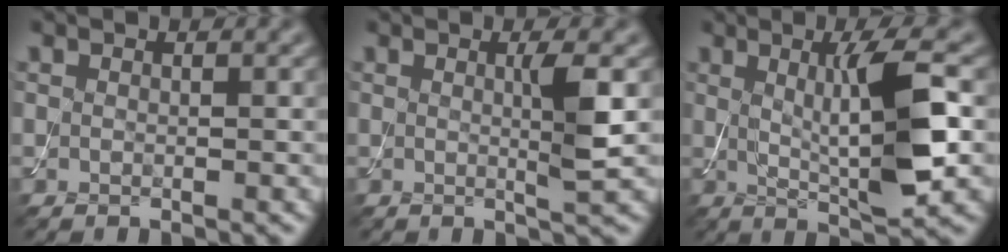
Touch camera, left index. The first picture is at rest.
{"total": 3.1, "force": [0.3, 0.3, 3.0], "torque": [-0.050, -0.005, 0.002]}
{"total": 7.3, "force": [0.5, 1.3, 7.2], "torque": [-0.115, -0.001, 0.015]}